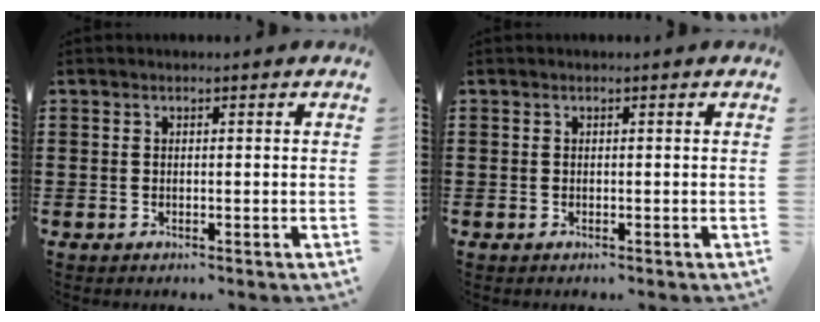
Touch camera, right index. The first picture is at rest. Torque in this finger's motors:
{"motor_torque": [-0.04, 0.02, 0.00, 0.00]}